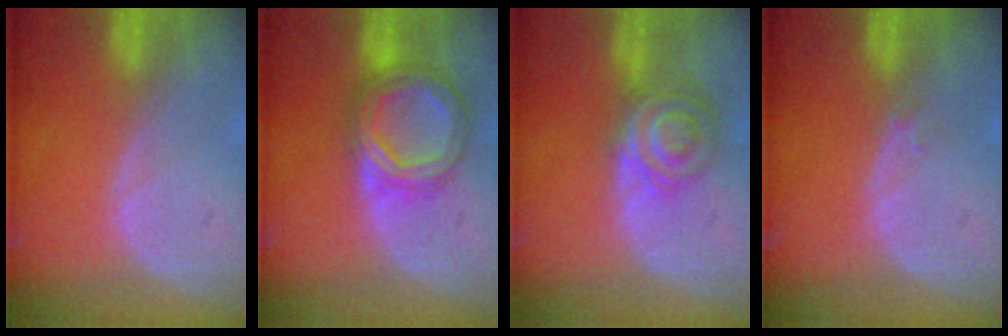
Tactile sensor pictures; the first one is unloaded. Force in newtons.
{"total": 7.8, "press": 7.8, "slide": 0.5}
{"total": 6.9, "press": 5.9, "slide": 3.5}
{"total": 0.7, "press": 0.7, "slide": 0.1}